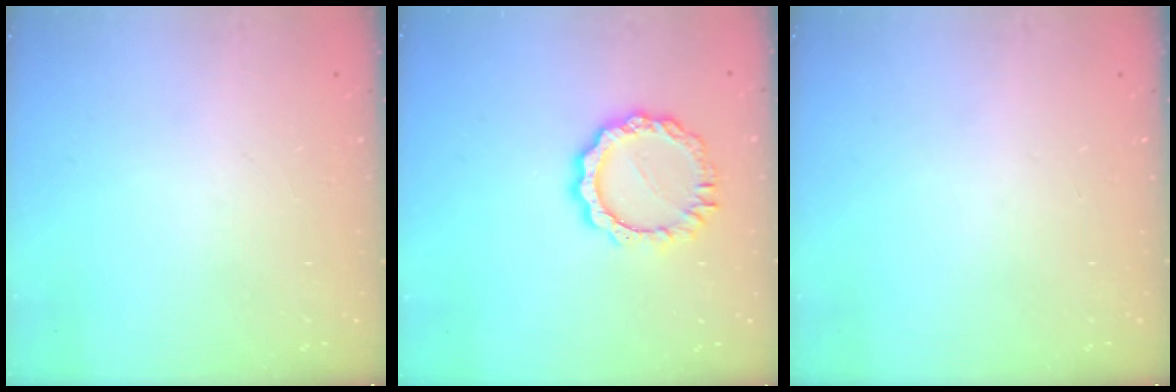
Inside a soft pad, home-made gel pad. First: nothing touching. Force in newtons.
{"total": 9.8, "press": 9.8, "slide": 0.9}
{"total": 0.0}